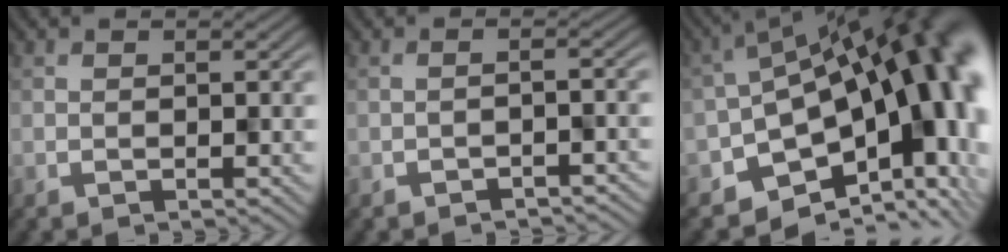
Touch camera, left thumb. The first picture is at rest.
{"total": 1.5, "force": [-1.4, -0.1, -0.6], "torque": [0.014, 0.007, -0.024]}
{"total": 15.2, "force": [-4.0, 9.0, 11.6], "torque": [-0.120, -0.014, -0.067]}